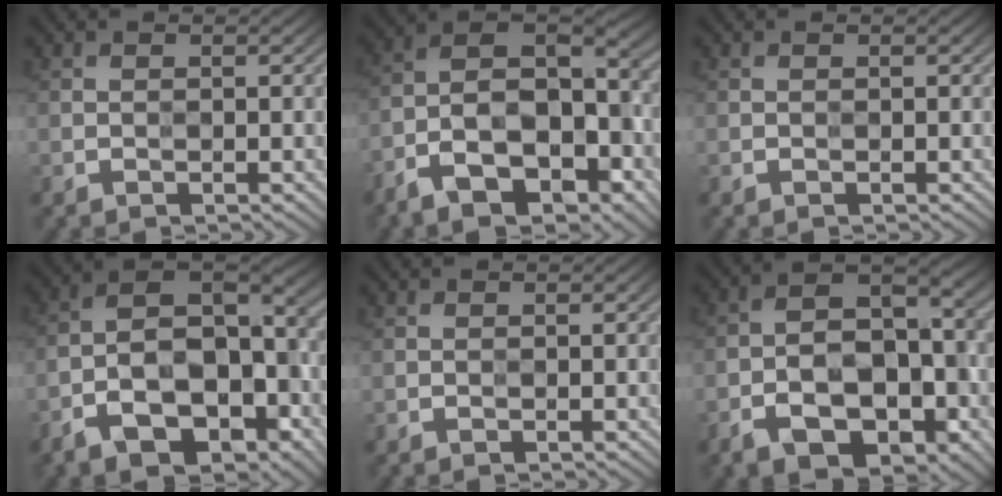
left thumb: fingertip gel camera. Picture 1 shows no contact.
{"total": 14.3, "force": [-8.4, 7.2, 9.2], "torque": [-0.170, -0.020, -0.156]}
{"total": 0.0}
{"total": 14.8, "force": [-7.4, 7.8, 10.1], "torque": [-0.177, -0.020, -0.132]}
{"total": 0.0}
{"total": 13.4, "force": [-6.2, 7.7, 9.0], "torque": [-0.142, -0.014, -0.115]}